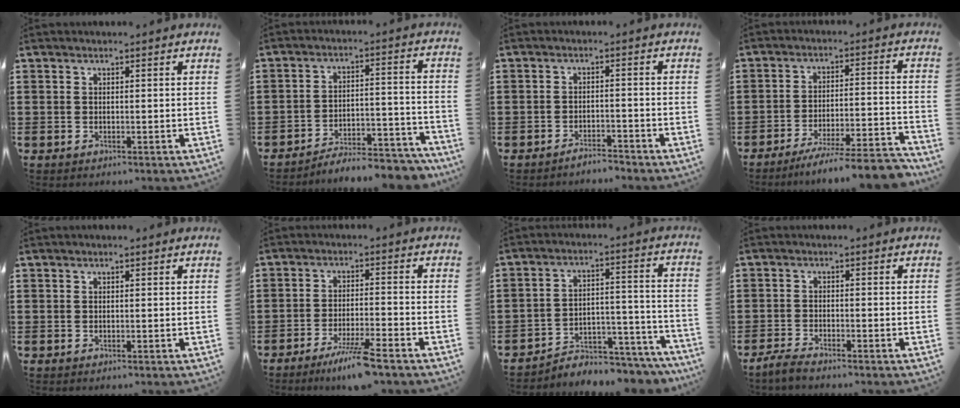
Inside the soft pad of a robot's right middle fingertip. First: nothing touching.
{"total": 6.6, "force": [-6.5, 0.4, 1.5], "torque": [-0.018, 0.009, -0.124]}
{"total": 2.6, "force": [-2.6, 0.1, 0.2], "torque": [-0.010, -0.001, -0.053]}
{"total": 7.7, "force": [-7.0, -0.1, 3.3], "torque": [-0.049, -0.005, -0.129]}
{"total": 0.0}
{"total": 6.1, "force": [-4.8, -0.1, 3.8], "torque": [-0.072, -0.014, -0.086]}
{"total": 4.5, "force": [-4.4, 0.8, 0.6], "torque": [-0.014, 0.005, -0.089]}
{"total": 2.6, "force": [-2.4, 0.2, 0.9], "torque": [-0.024, 0.001, -0.050]}